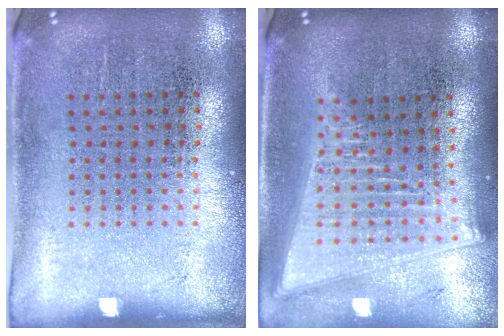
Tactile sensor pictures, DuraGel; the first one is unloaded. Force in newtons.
{"total": 2.1, "press": 1.8, "slide": 1.1}